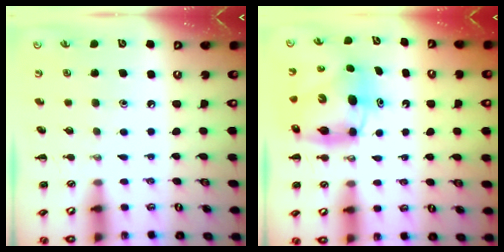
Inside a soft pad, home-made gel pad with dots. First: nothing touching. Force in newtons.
{"total": 8.4, "press": 8.1, "slide": 2.4}